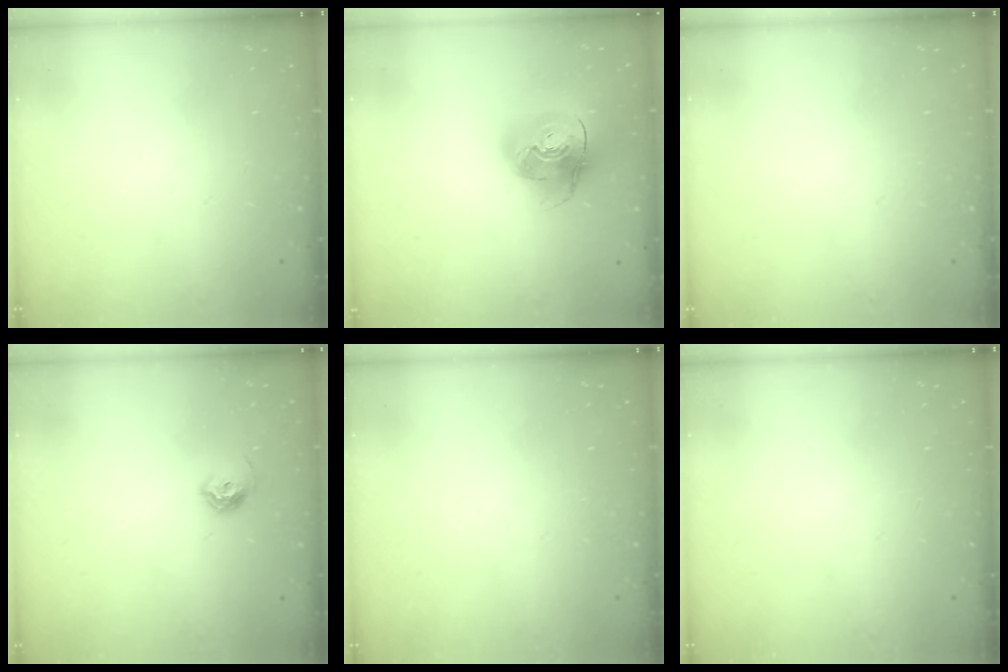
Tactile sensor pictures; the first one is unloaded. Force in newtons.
{"total": 13.7, "press": 13.6, "slide": 1.7}
{"total": 0.0}
{"total": 6.1, "press": 6.0, "slide": 1.1}
{"total": 0.0}
{"total": 0.0}